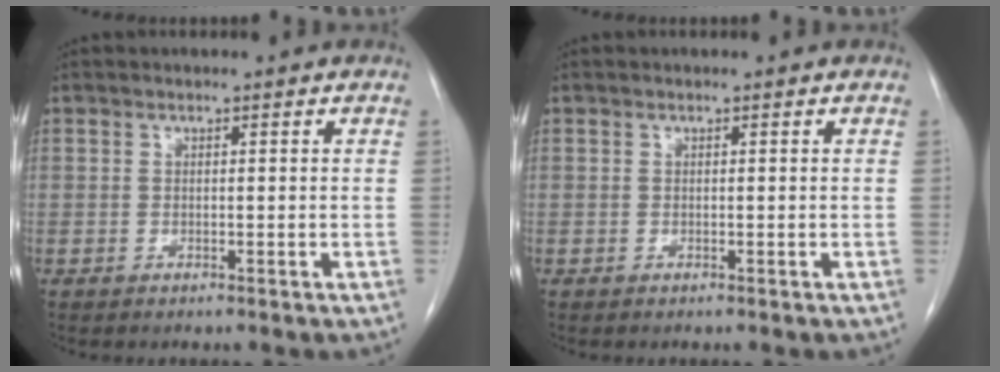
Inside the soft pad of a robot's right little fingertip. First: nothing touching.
{"total": 0.0}